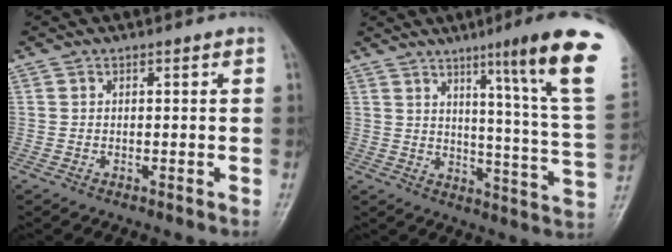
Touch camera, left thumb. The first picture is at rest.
{"total": 20.4, "force": [11.2, 0.0, 17.1], "torque": [-0.213, -0.067, 0.144]}